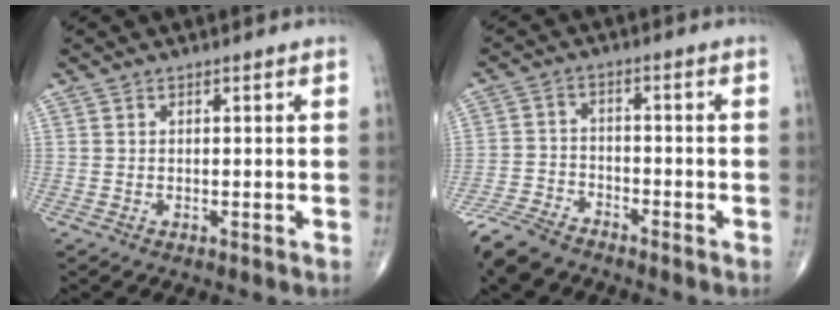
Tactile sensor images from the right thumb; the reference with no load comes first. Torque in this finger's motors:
{"motor_torque": [1.54, 1.71, 0.12, -0.99, 0.06]}